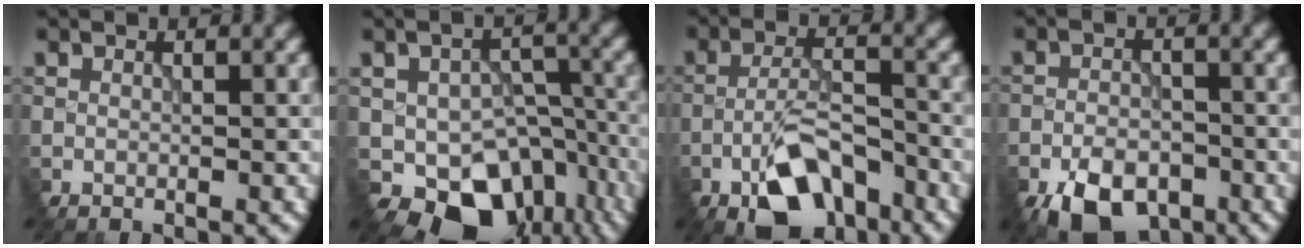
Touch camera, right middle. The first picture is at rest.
{"total": 9.3, "force": [-4.4, 6.2, 5.3], "torque": [-0.075, -0.028, -0.051]}
{"total": 6.9, "force": [-4.7, 2.6, 4.4], "torque": [-0.069, 0.004, -0.089]}
{"total": 6.3, "force": [-4.3, 3.4, 3.2], "torque": [-0.054, -0.015, -0.071]}